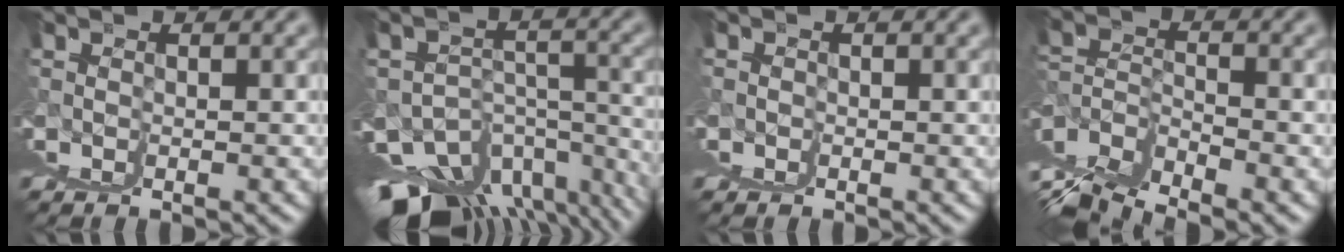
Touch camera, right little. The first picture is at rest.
{"total": 6.1, "force": [-4.1, 0.4, 4.6], "torque": [-0.058, -0.025, -0.033]}
{"total": 1.5, "force": [1.0, -0.9, -0.7], "torque": [0.025, 0.002, 0.015]}
{"total": 4.0, "force": [1.2, -2.0, 3.2], "torque": [-0.035, 0.004, 0.031]}